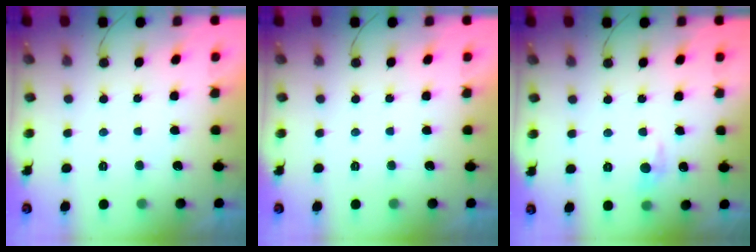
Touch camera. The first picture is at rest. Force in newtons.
{"total": 0.0}
{"total": 7.2, "press": 7.2, "slide": 1.0}